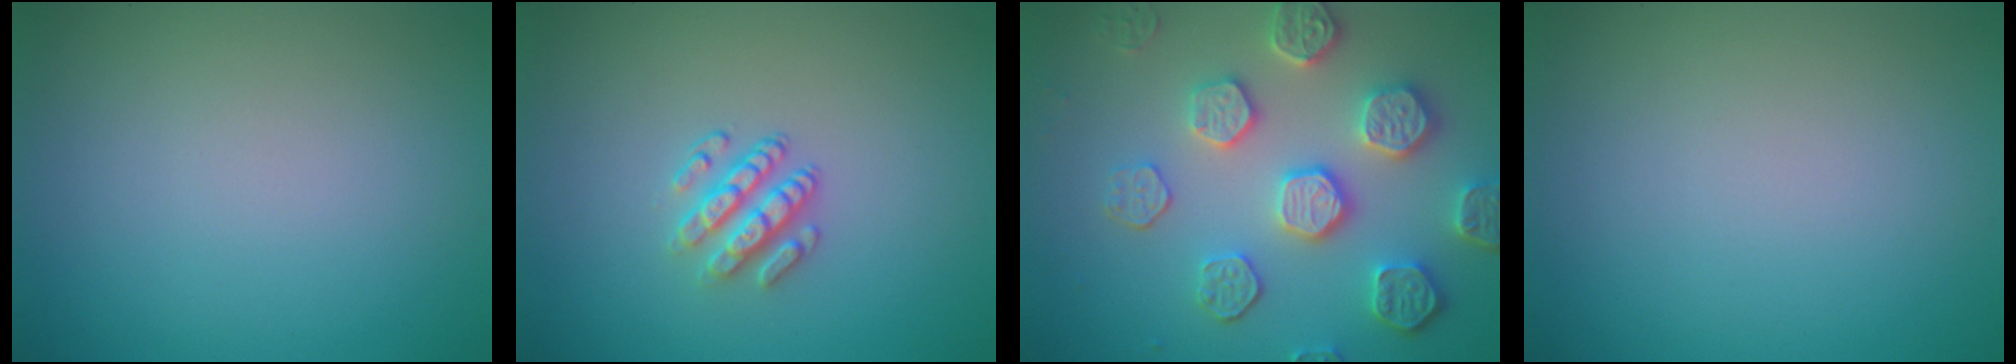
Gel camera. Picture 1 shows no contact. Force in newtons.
{"total": 2.3, "press": 1.9, "slide": 1.4}
{"total": 5.6, "press": 5.0, "slide": 2.5}
{"total": 0.0}